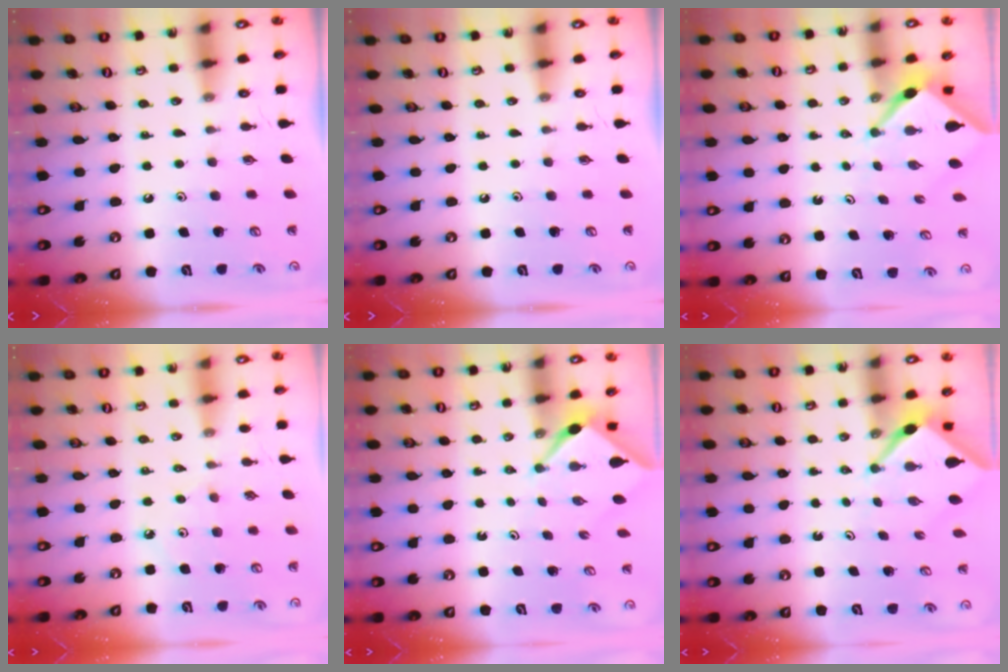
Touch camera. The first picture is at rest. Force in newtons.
{"total": 0.0}
{"total": 2.8, "press": 2.8, "slide": 0.3}
{"total": 5.5, "press": 5.4, "slide": 0.9}
{"total": 2.3, "press": 2.3, "slide": 0.3}
{"total": 2.8, "press": 2.8, "slide": 0.3}